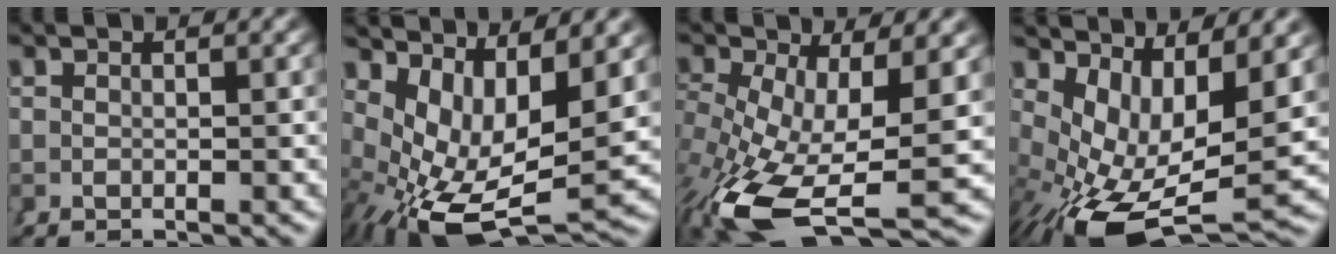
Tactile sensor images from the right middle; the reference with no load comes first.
{"total": 10.5, "force": [-1.0, 6.8, 7.9], "torque": [-0.159, -0.049, 0.006]}
{"total": 10.3, "force": [-3.6, 5.1, 8.1], "torque": [-0.167, -0.070, -0.021]}
{"total": 10.3, "force": [-1.4, 6.1, 8.2], "torque": [-0.148, -0.048, 0.000]}